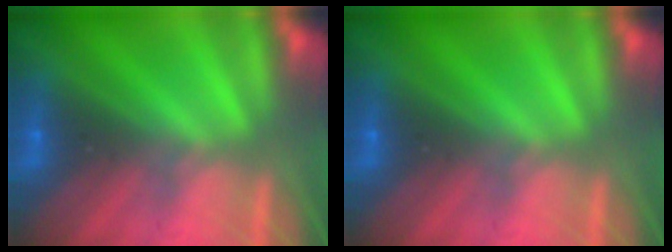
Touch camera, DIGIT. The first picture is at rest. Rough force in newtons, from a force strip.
{"total": 0.0}